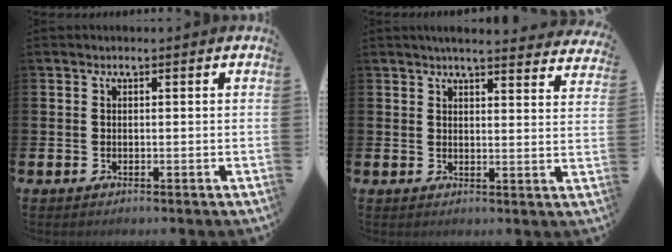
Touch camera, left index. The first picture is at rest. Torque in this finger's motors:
{"motor_torque": [0.80, -1.34, 0.18, 0.11]}